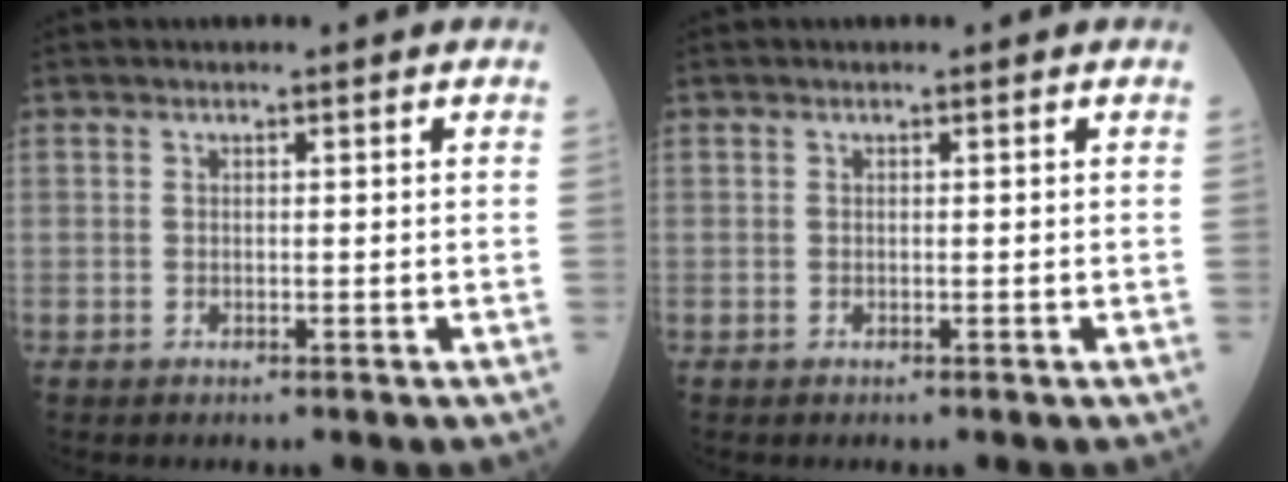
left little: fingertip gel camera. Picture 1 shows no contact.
{"total": 0.0}